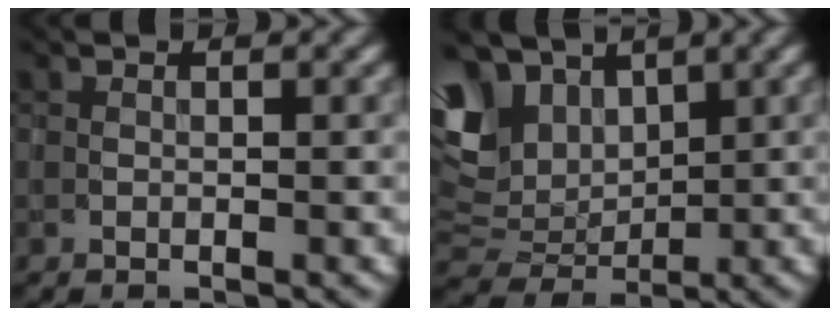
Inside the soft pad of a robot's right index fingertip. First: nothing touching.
{"total": 9.2, "force": [3.6, 6.0, 6.0], "torque": [-0.142, 0.009, 0.065]}